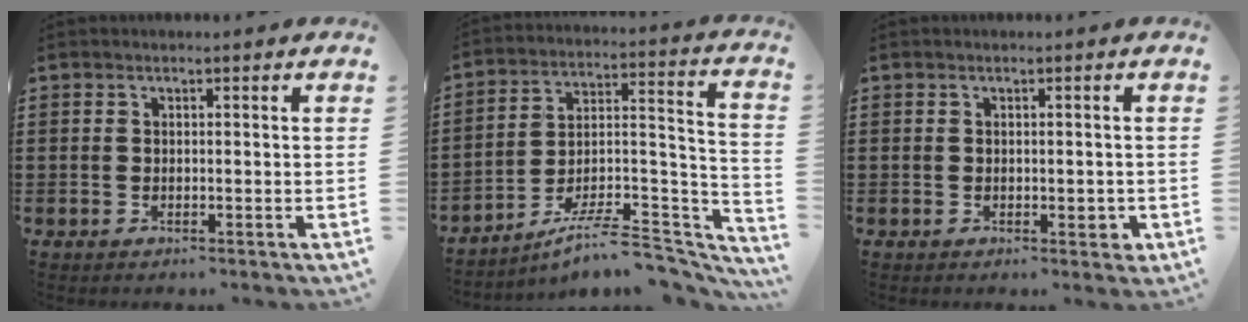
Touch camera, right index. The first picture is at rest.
{"total": 8.6, "force": [-6.7, 1.6, 5.1], "torque": [-0.078, 0.004, -0.129]}
{"total": 1.5, "force": [-0.3, 0.7, 1.2], "torque": [-0.020, 0.001, -0.006]}